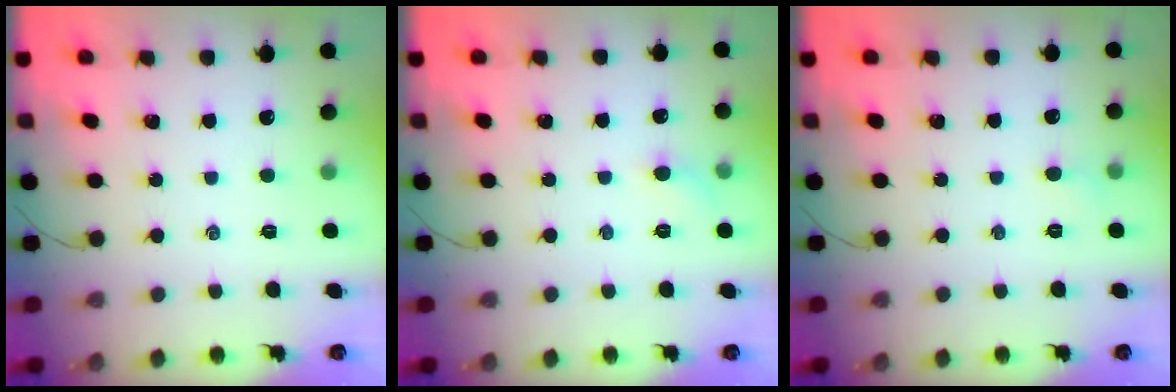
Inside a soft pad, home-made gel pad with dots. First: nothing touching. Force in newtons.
{"total": 4.6, "press": 4.4, "slide": 1.6}
{"total": 2.8, "press": 2.6, "slide": 1.0}